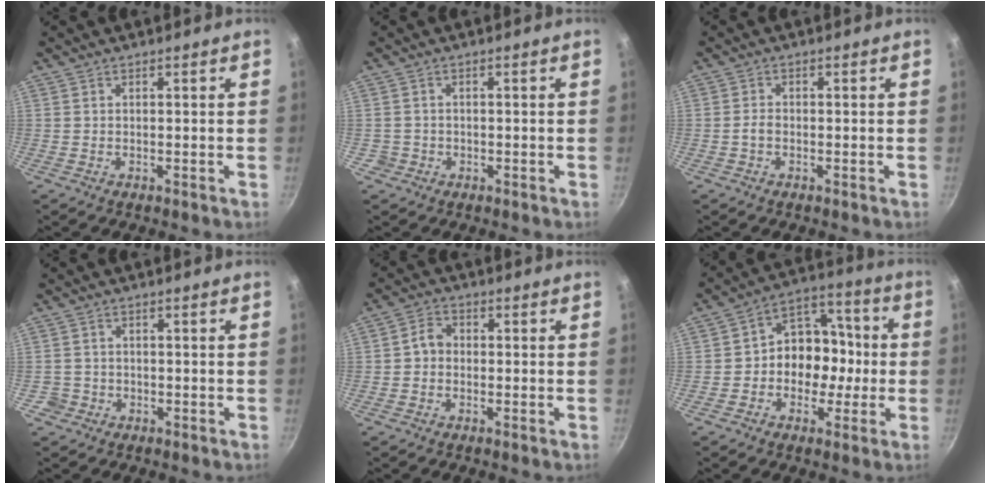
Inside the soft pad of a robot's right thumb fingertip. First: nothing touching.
{"total": 1.9, "force": [-0.7, 1.8, 0.2], "torque": [0.006, 0.015, -0.005]}
{"total": 1.4, "force": [-0.5, 0.9, 1.0], "torque": [-0.018, 0.010, -0.011]}
{"total": 2.5, "force": [-1.0, 2.2, 0.2], "torque": [0.009, 0.024, -0.012]}
{"total": 3.4, "force": [-0.4, 2.9, 1.8], "torque": [-0.022, 0.015, -0.017]}
{"total": 12.2, "force": [-1.8, 9.7, 7.1], "torque": [-0.044, 0.045, -0.042]}